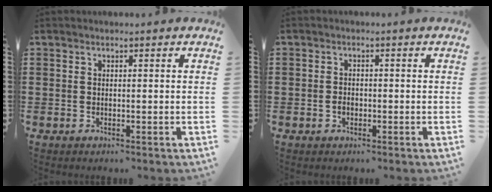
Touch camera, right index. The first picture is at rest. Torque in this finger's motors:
{"motor_torque": [0.09, 2.04, -0.07, -0.01]}